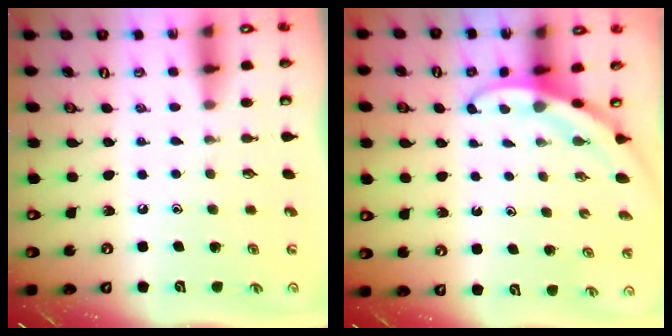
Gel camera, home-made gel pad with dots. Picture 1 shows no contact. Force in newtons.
{"total": 3.3, "press": 3.3, "slide": 0.1}